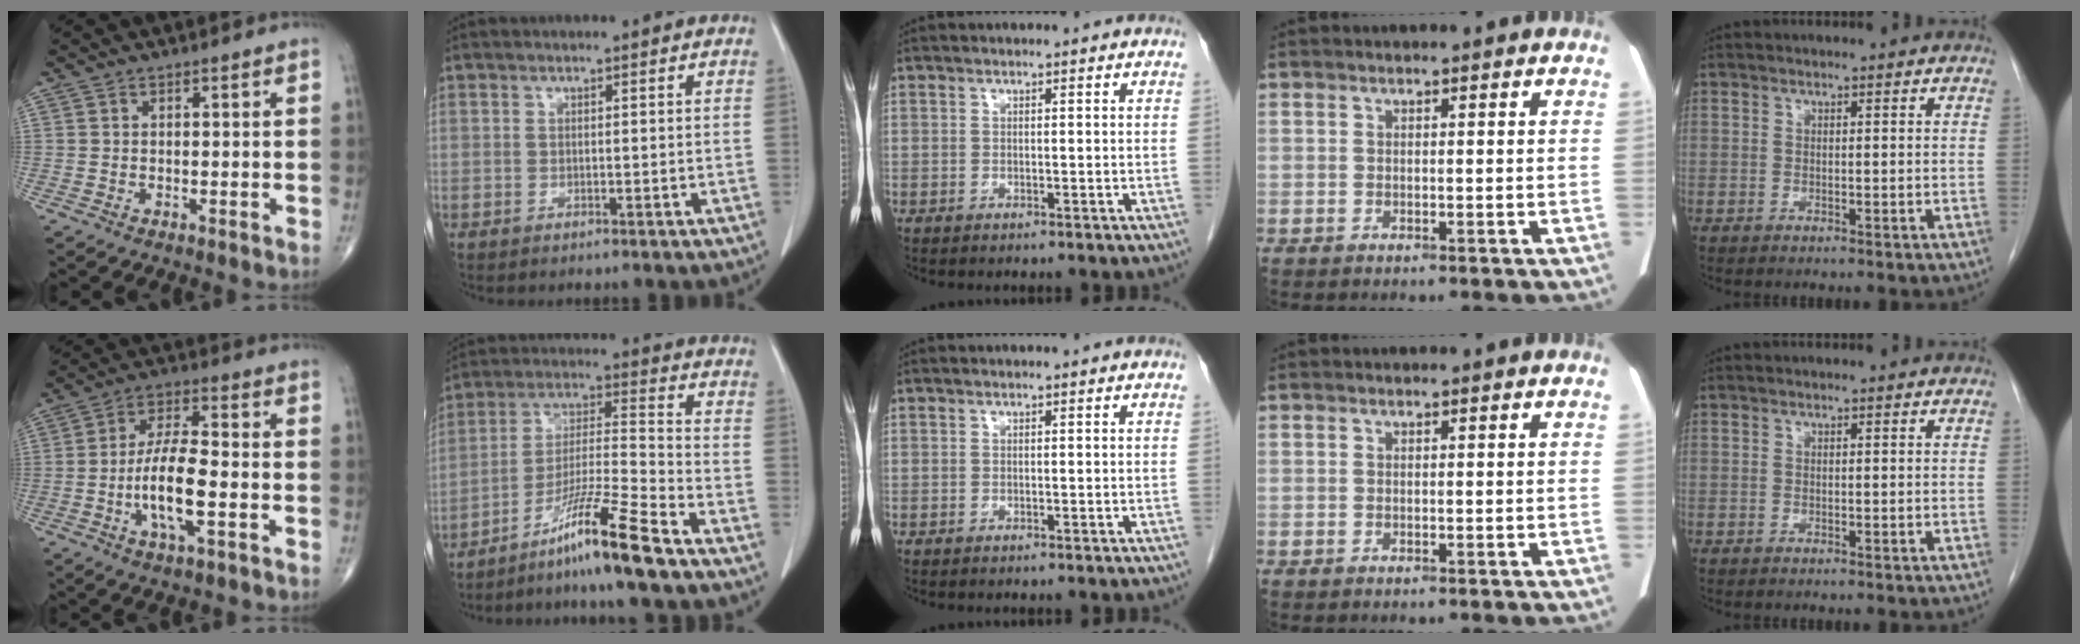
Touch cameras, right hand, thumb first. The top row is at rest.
{"thumb": {"total": 11.0, "force": [-3.0, 3.3, 10.0], "torque": [-0.192, 0.019, -0.058]}, "index": {"total": 12.3, "force": [-9.0, -1.6, 8.3], "torque": [-0.156, -0.018, -0.162]}}